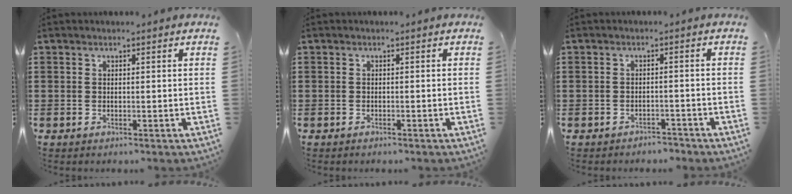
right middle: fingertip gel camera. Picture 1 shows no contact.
{"total": 0.6, "force": [-0.5, 0.0, 0.1], "torque": [-0.005, -0.003, -0.010]}
{"total": 1.8, "force": [-1.7, 0.2, -0.2], "torque": [-0.004, 0.002, -0.039]}